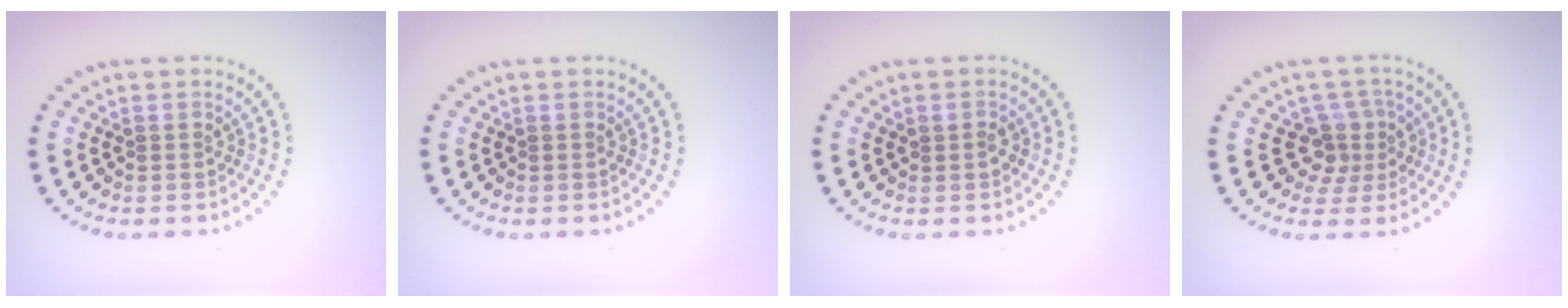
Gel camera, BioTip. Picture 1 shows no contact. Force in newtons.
{"total": 0.0}
{"total": 0.8, "press": 0.7, "slide": 0.2}
{"total": 3.1, "press": 2.2, "slide": 2.1}